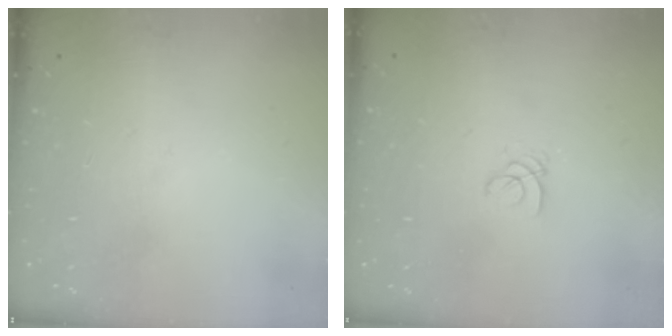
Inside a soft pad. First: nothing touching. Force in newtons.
{"total": 1.4, "press": 1.4, "slide": 0.1}